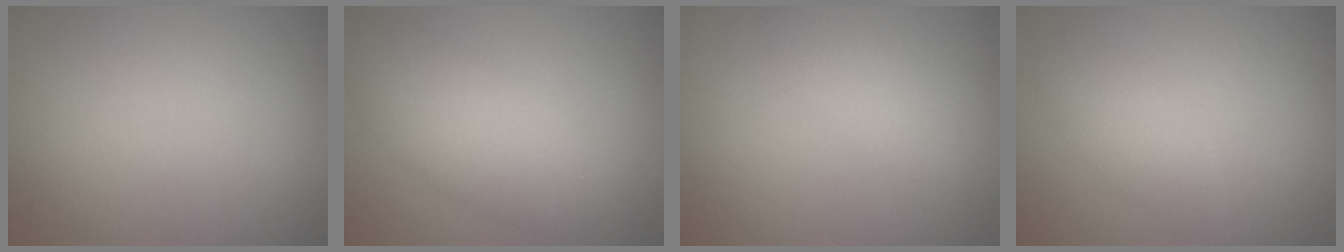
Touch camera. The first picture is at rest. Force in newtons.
{"total": 4.9, "press": 4.9, "slide": 0.2}
{"total": 2.3, "press": 2.3, "slide": 0.0}
{"total": 2.1, "press": 2.1, "slide": 0.1}